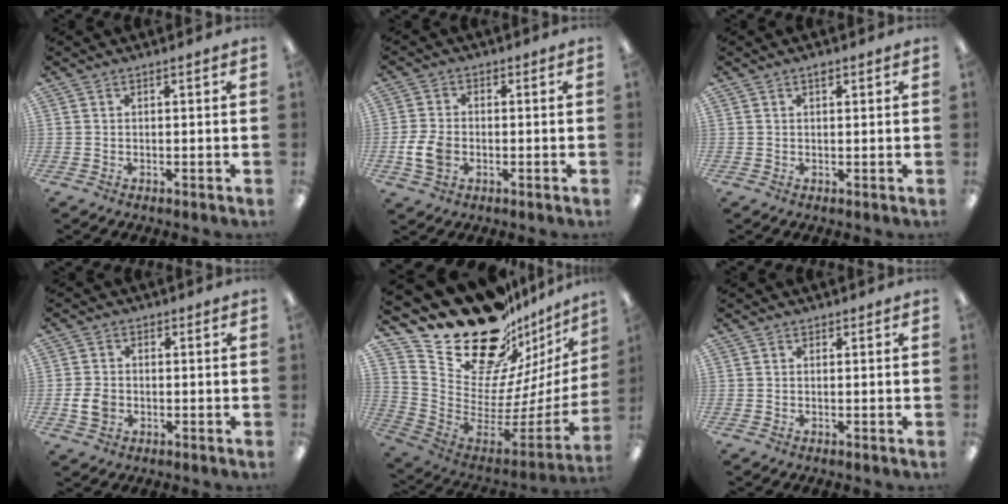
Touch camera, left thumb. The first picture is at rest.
{"total": 7.0, "force": [-1.7, 5.1, 4.5], "torque": [-0.090, 0.006, -0.030]}
{"total": 1.2, "force": [0.8, 0.5, 0.7], "torque": [-0.007, 0.000, 0.012]}
{"total": 5.2, "force": [-1.0, 4.3, 2.7], "torque": [-0.052, 0.003, -0.019]}
{"total": 26.2, "force": [19.9, 13.0, 11.0], "torque": [-0.170, -0.158, 0.383]}
{"total": 0.0}